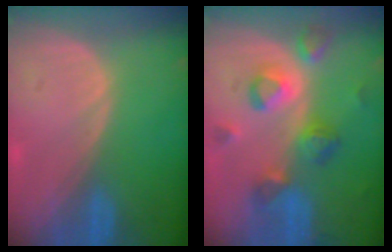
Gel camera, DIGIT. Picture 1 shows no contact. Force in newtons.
{"total": 8.1, "press": 7.7, "slide": 2.7}